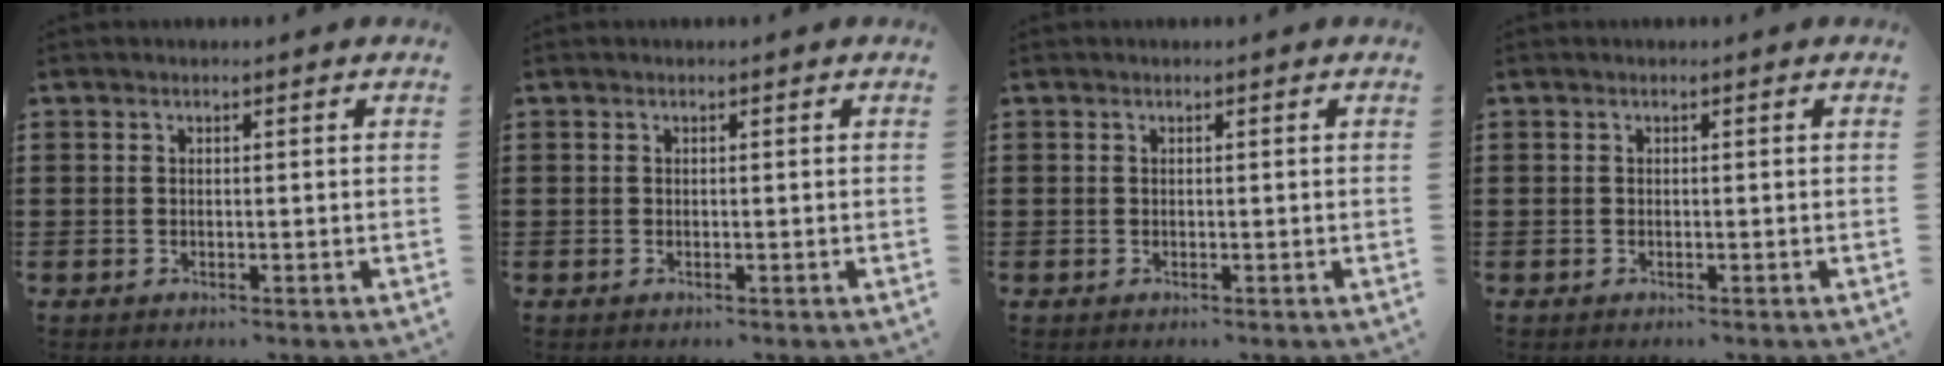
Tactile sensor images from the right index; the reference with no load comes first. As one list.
[{"total": 0.0}, {"total": 0.0}, {"total": 0.0}]